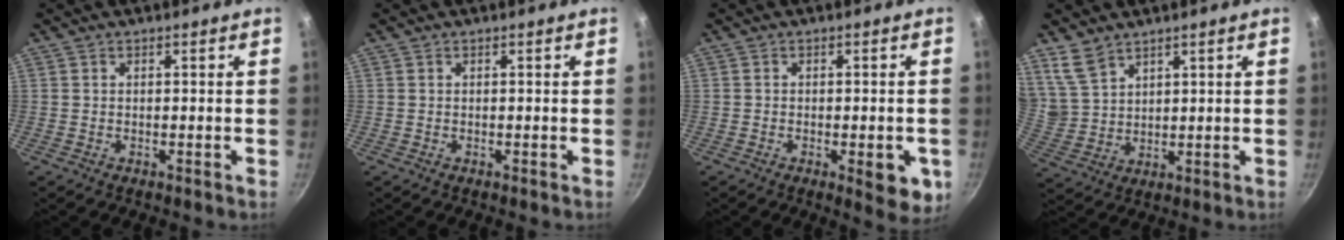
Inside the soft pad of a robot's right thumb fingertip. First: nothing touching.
{"total": 0.0}
{"total": 7.0, "force": [-2.1, 2.8, 6.1], "torque": [-0.053, 0.005, -0.024]}
{"total": 6.5, "force": [4.8, 3.6, 2.3], "torque": [-0.036, -0.016, 0.112]}